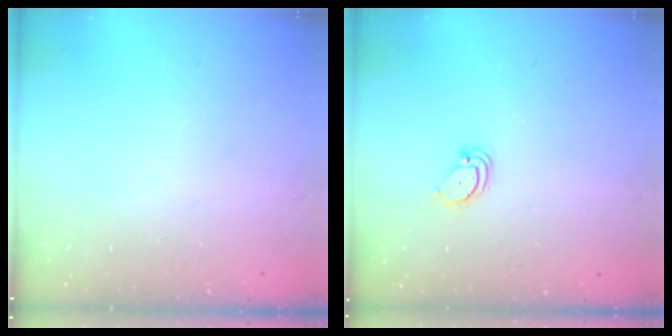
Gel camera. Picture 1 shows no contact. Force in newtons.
{"total": 2.1, "press": 2.1, "slide": 0.1}